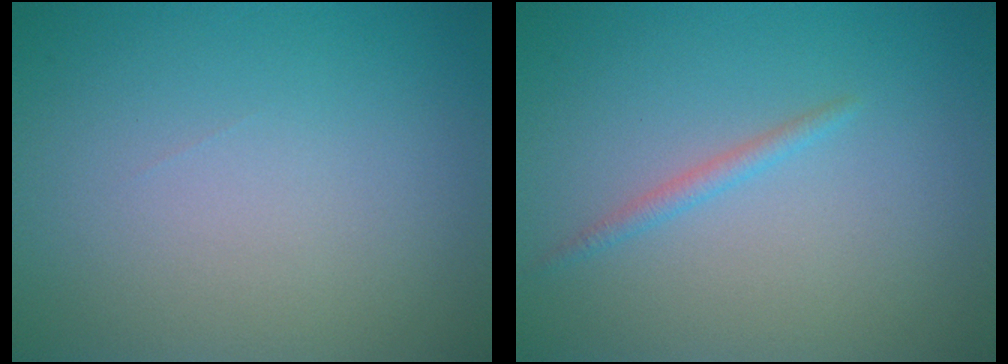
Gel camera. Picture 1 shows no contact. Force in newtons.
{"total": 1.0, "press": 1.0, "slide": 0.1}